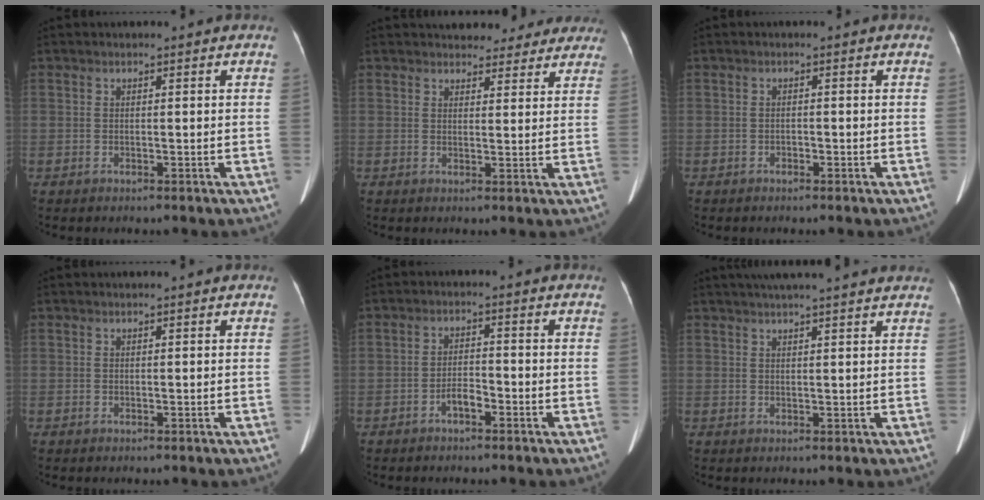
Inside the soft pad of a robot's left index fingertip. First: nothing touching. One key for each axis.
{"total": 11.7, "fx": 10.5, "fy": 4.5, "fz": 2.7, "tx": -0.002, "ty": 0.011, "tz": 0.111}
{"total": 0.7, "fx": -0.5, "fy": 0.3, "fz": 0.3, "tx": -0.005, "ty": 0.001, "tz": -0.009}
{"total": 0.0}
{"total": 2.7, "fx": -1.8, "fy": 0.9, "fz": 1.8, "tx": -0.032, "ty": 0.007, "tz": -0.032}
{"total": 12.5, "fx": 10.9, "fy": 0.3, "fz": 6.1, "tx": -0.096, "ty": 0.036, "tz": 0.135}